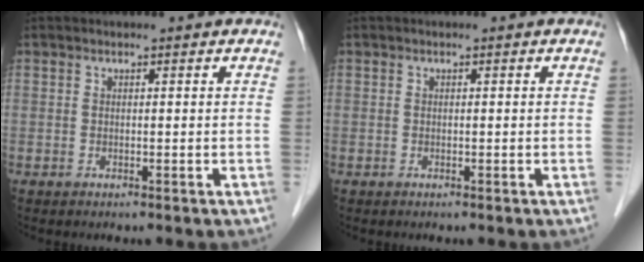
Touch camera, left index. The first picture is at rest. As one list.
[{"total": 0.0}]